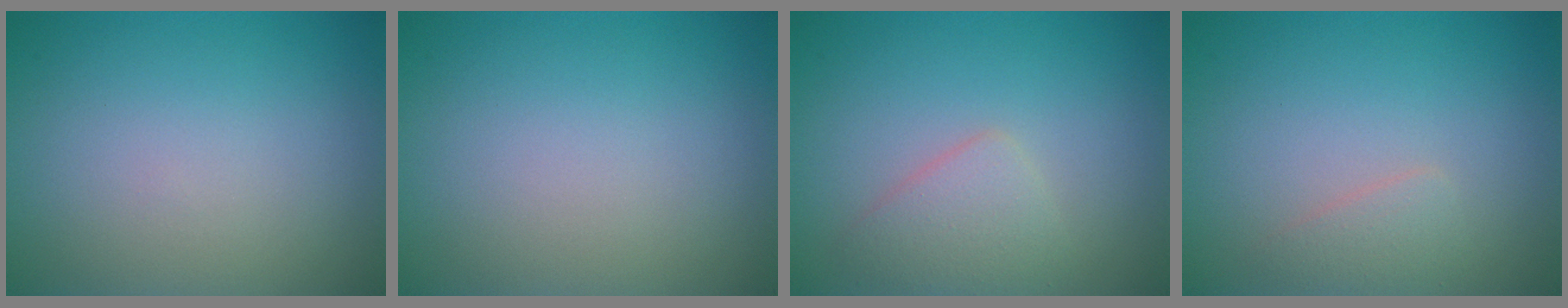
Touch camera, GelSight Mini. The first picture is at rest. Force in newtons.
{"total": 0.0}
{"total": 2.4, "press": 2.4, "slide": 0.2}
{"total": 1.3, "press": 1.3, "slide": 0.1}